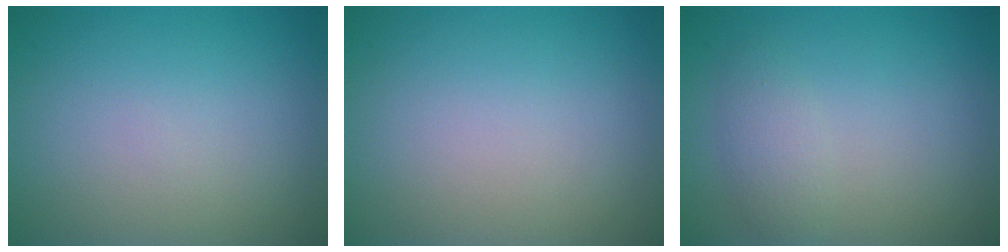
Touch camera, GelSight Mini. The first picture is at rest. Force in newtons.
{"total": 0.0}
{"total": 1.9, "press": 1.9, "slide": 0.1}